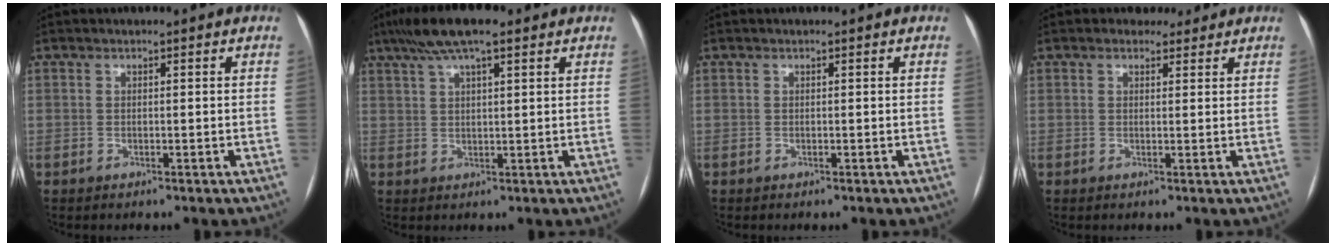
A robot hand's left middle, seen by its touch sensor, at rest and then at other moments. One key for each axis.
{"total": 9.1, "fx": 6.2, "fy": 1.7, "fz": 6.5, "tx": -0.114, "ty": 0.035, "tz": 0.103}
{"total": 0.0}
{"total": 2.4, "fx": 2.0, "fy": 1.5, "fz": 0.2, "tx": 0.002, "ty": 0.007, "tz": 0.025}